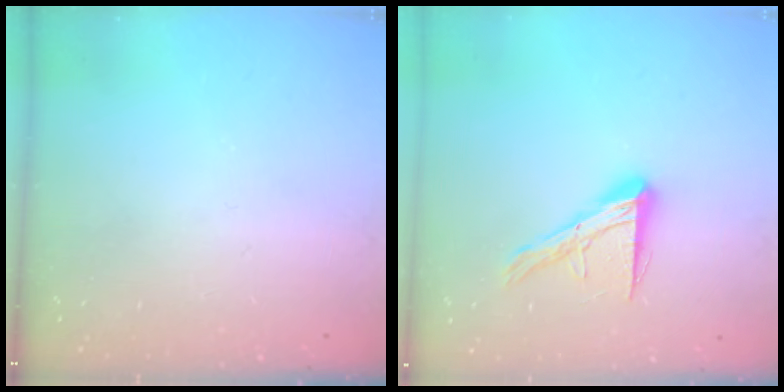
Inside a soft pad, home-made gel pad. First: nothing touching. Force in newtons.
{"total": 12.0, "press": 12.0, "slide": 0.9}